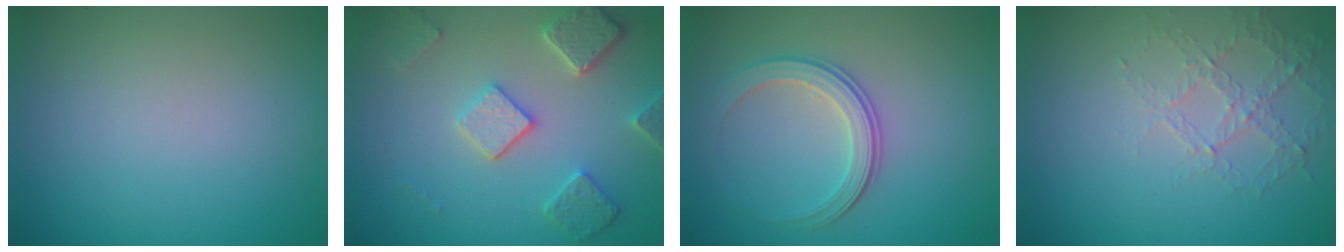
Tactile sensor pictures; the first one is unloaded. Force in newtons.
{"total": 4.6, "press": 3.8, "slide": 2.6}
{"total": 2.9, "press": 2.7, "slide": 1.0}
{"total": 1.6, "press": 1.1, "slide": 1.2}